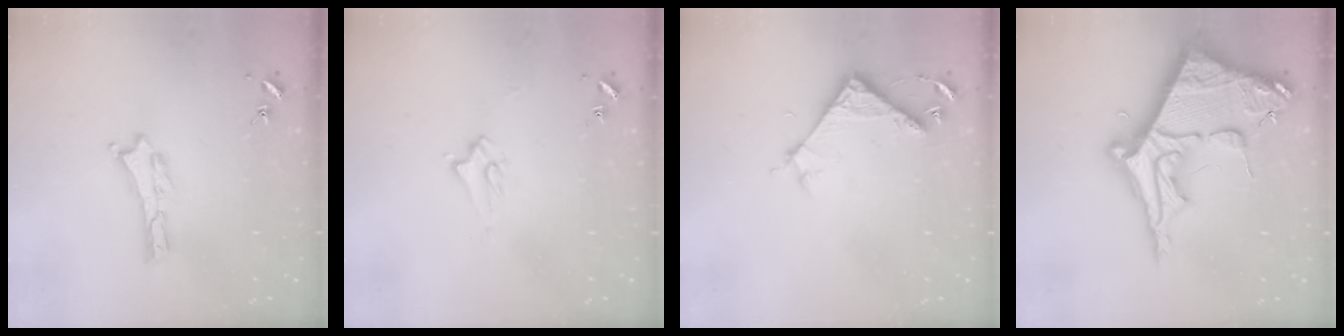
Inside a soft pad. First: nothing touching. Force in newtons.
{"total": 1.9, "press": 1.9, "slide": 0.3}
{"total": 5.4, "press": 5.4, "slide": 0.4}
{"total": 12.1, "press": 12.1, "slide": 1.3}